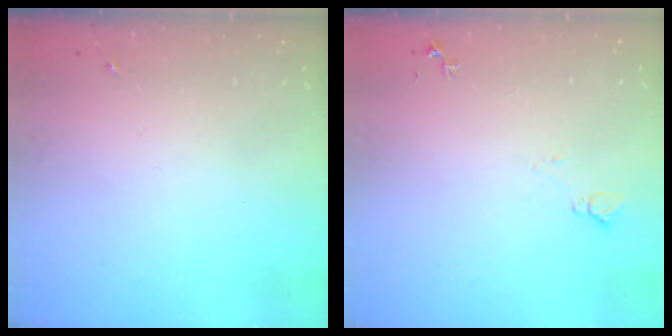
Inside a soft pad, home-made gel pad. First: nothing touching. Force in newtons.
{"total": 6.1, "press": 6.0, "slide": 0.8}